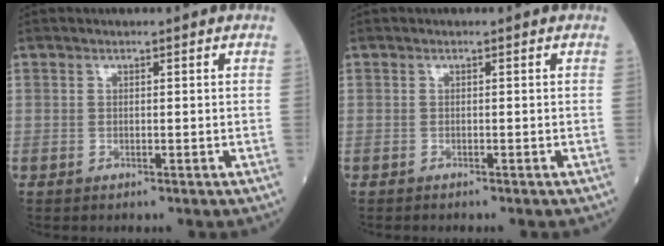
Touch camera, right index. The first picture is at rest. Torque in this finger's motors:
{"motor_torque": [-0.08, -0.04, 0.06, 0.02]}